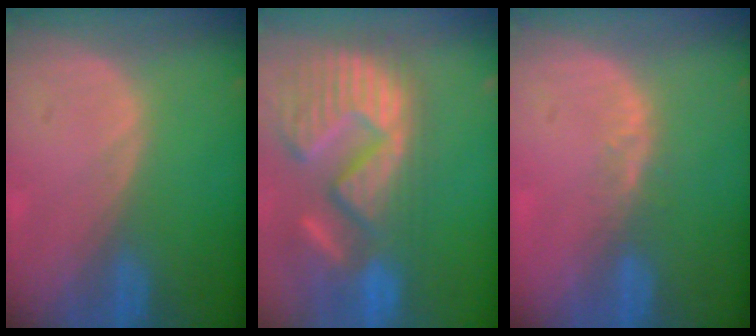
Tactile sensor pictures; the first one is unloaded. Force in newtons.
{"total": 15.4, "press": 12.7, "slide": 8.7}
{"total": 2.4, "press": 1.8, "slide": 1.5}